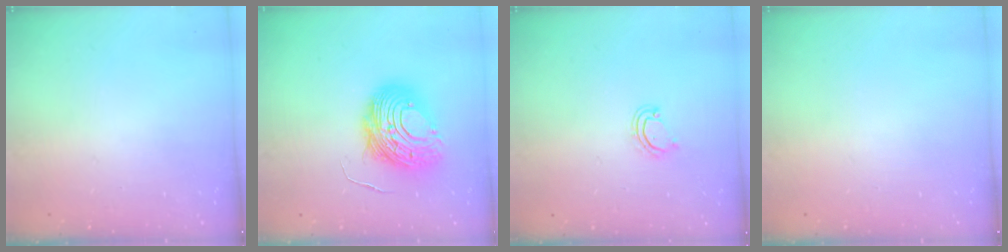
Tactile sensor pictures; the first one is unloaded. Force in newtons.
{"total": 13.2, "press": 13.2, "slide": 1.3}
{"total": 3.5, "press": 3.4, "slide": 0.3}
{"total": 0.0}